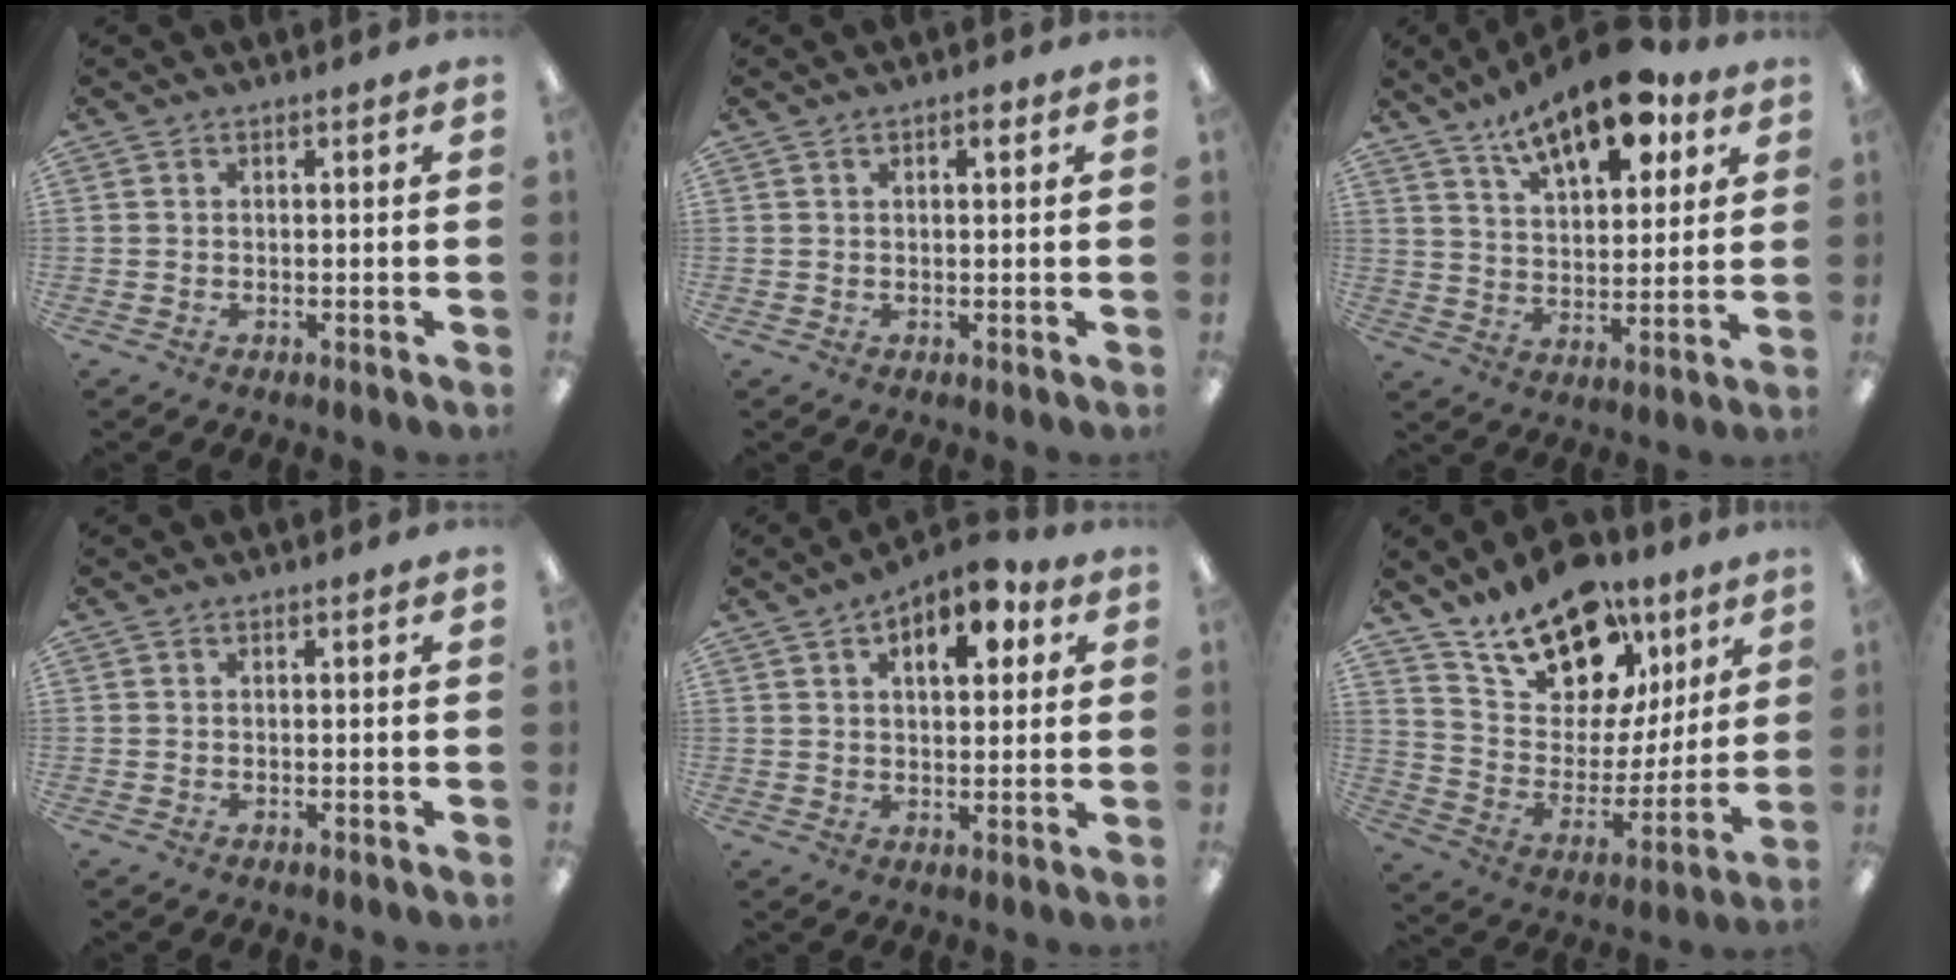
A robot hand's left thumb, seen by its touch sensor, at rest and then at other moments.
{"total": 2.0, "force": [1.0, 0.8, 1.5], "torque": [-0.015, -0.002, 0.013]}
{"total": 16.5, "force": [10.7, 7.0, 10.5], "torque": [-0.159, -0.048, 0.178]}
{"total": 0.0}
{"total": 9.4, "force": [4.4, 5.1, 6.5], "torque": [-0.077, -0.014, 0.070]}
{"total": 18.2, "force": [14.3, 9.1, 6.8], "torque": [-0.129, -0.095, 0.259]}